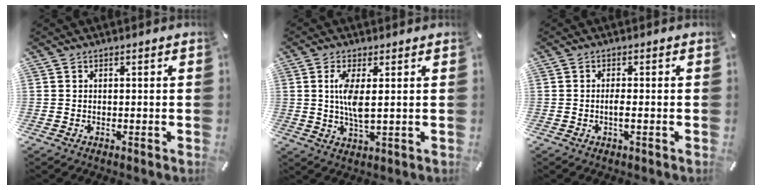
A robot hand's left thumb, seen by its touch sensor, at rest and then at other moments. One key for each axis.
{"total": 6.9, "fx": 0.9, "fy": 1.9, "fz": 6.5, "tx": -0.147, "ty": -0.006, "tz": 0.009}
{"total": 2.2, "fx": -0.5, "fy": 0.4, "fz": 2.1, "tx": -0.040, "ty": -0.003, "tz": -0.009}